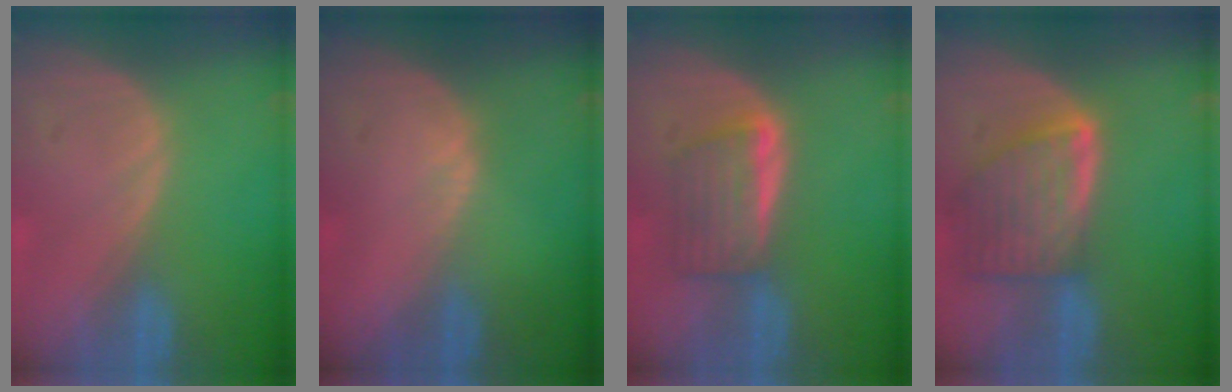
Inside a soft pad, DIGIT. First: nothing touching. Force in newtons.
{"total": 0.7, "press": 0.4, "slide": 0.5}
{"total": 5.7, "press": 5.3, "slide": 2.2}
{"total": 8.0, "press": 7.3, "slide": 3.4}